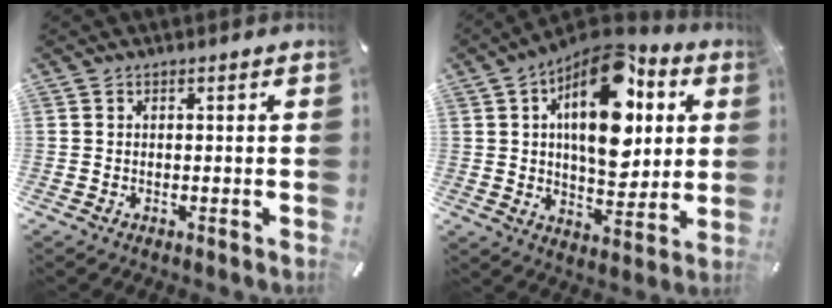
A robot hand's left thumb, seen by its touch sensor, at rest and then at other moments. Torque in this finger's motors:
{"motor_torque": [2.53, 2.48, 2.07, -0.70, 0.26]}